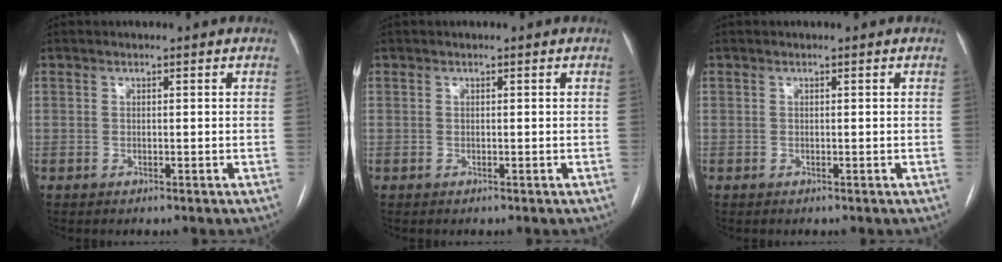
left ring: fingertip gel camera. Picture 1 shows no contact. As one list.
[{"total": 0.0}, {"total": 0.0}]